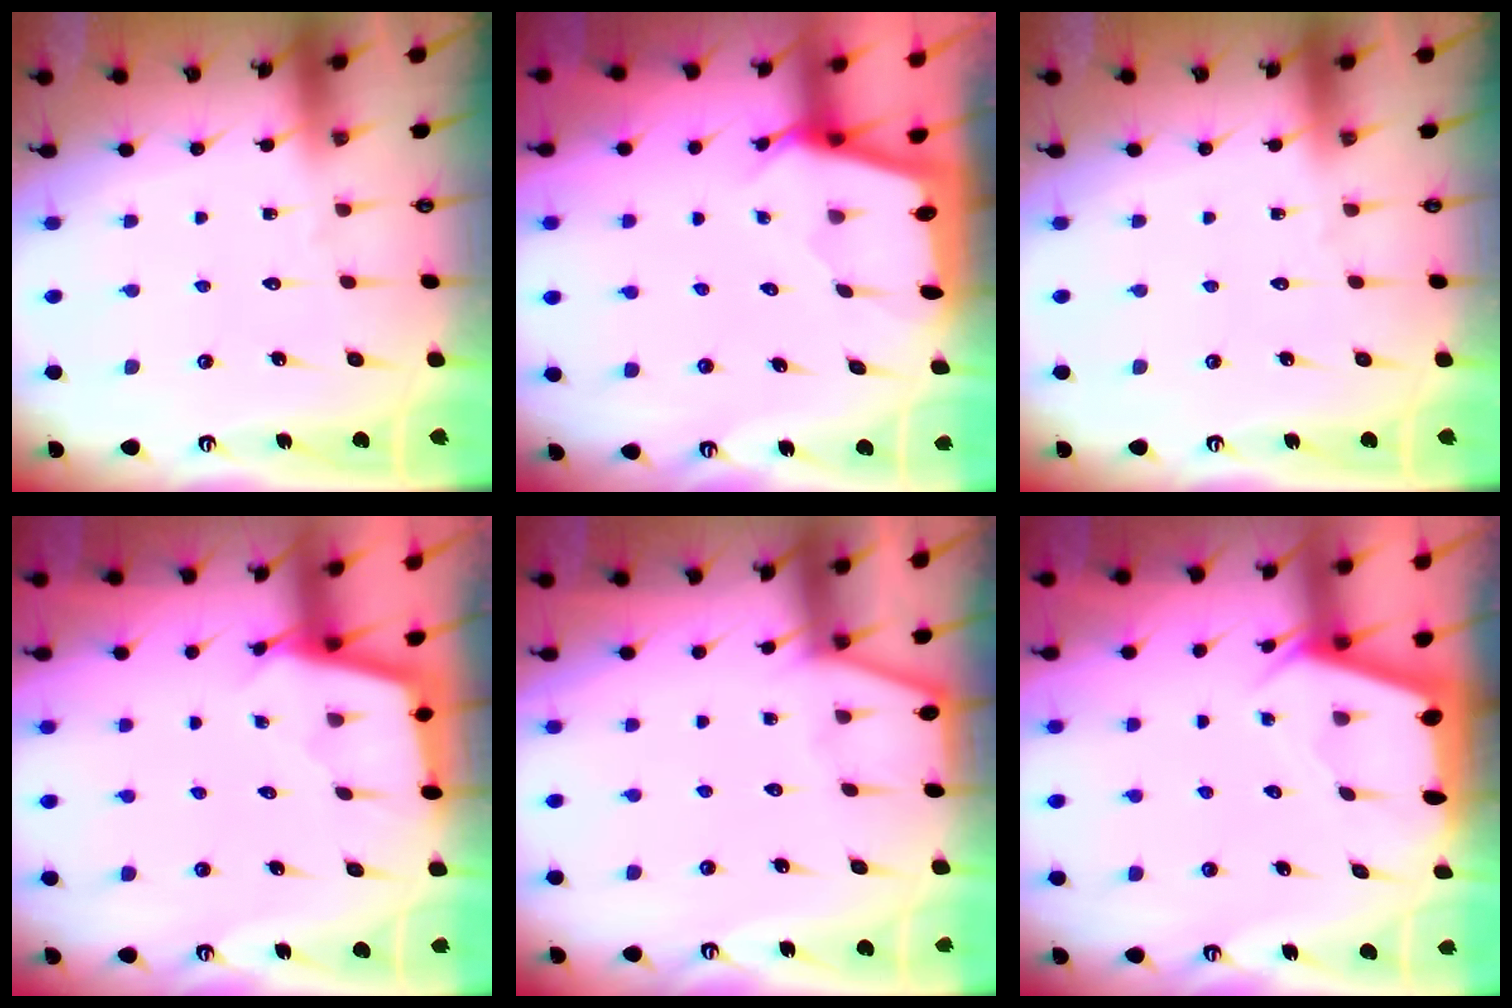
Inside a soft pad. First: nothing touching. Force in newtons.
{"total": 2.1, "press": 2.1, "slide": 0.1}
{"total": 0.0}
{"total": 2.3, "press": 2.3, "slide": 0.2}
{"total": 2.5, "press": 2.5, "slide": 0.3}
{"total": 2.4, "press": 2.4, "slide": 0.3}